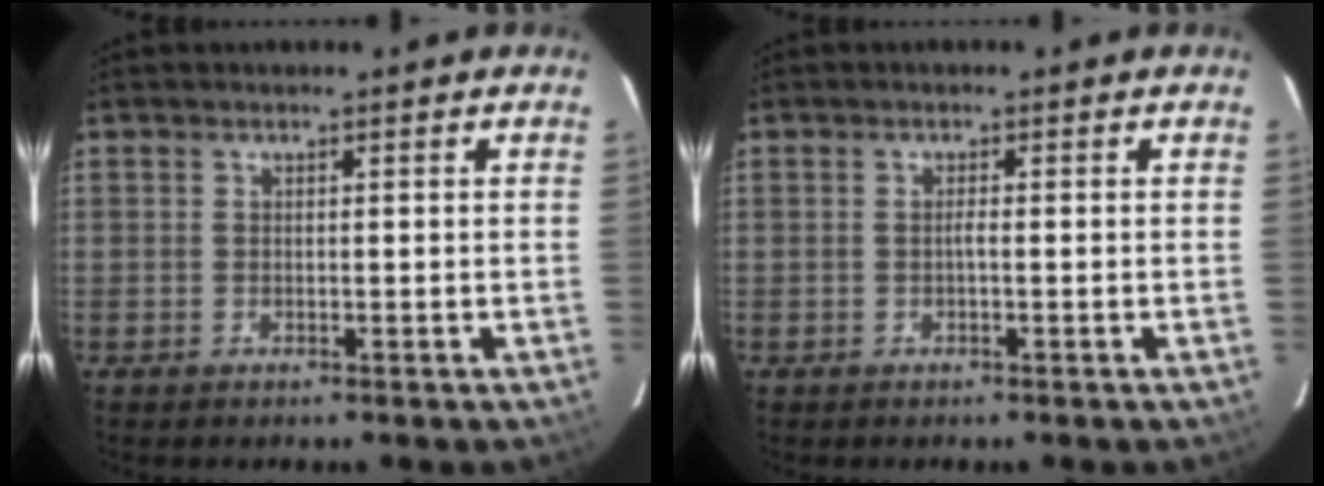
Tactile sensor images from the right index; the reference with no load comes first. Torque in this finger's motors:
{"motor_torque": [0.29, 0.08, 0.19, 0.04]}